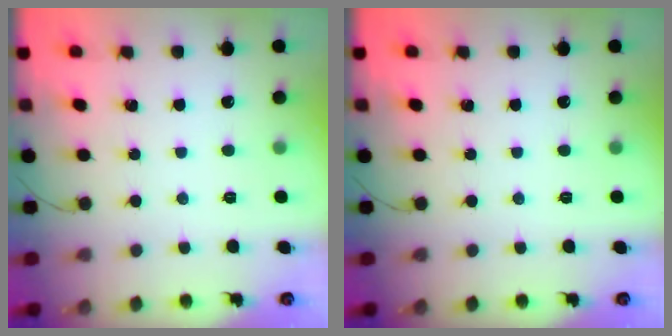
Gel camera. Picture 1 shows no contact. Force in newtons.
{"total": 0.0}